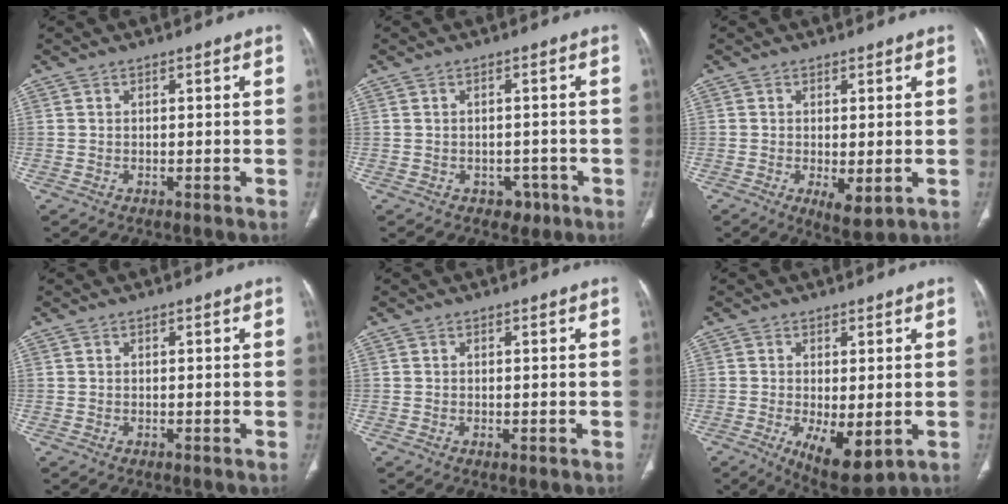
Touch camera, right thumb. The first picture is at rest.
{"total": 3.2, "force": [-1.5, 2.5, 1.2], "torque": [0.000, 0.008, -0.015]}
{"total": 4.4, "force": [-1.0, 1.7, 4.0], "torque": [-0.067, -0.016, -0.009]}
{"total": 0.0}
{"total": 0.7, "force": [-0.2, 0.3, 0.6], "torque": [-0.013, -0.004, -0.001]}
{"total": 8.7, "force": [-2.1, 3.6, 7.7], "torque": [-0.119, -0.023, -0.021]}